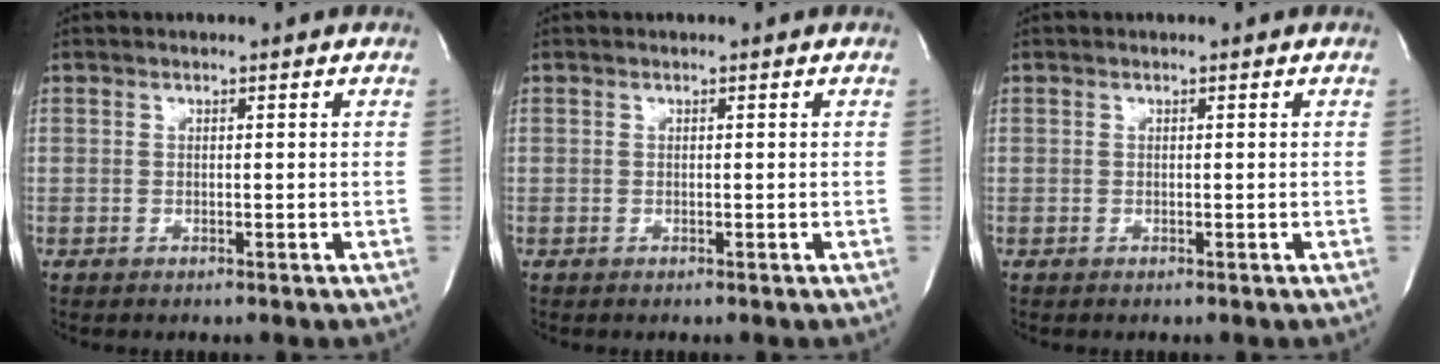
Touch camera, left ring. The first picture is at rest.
{"total": 0.0}
{"total": 0.0}